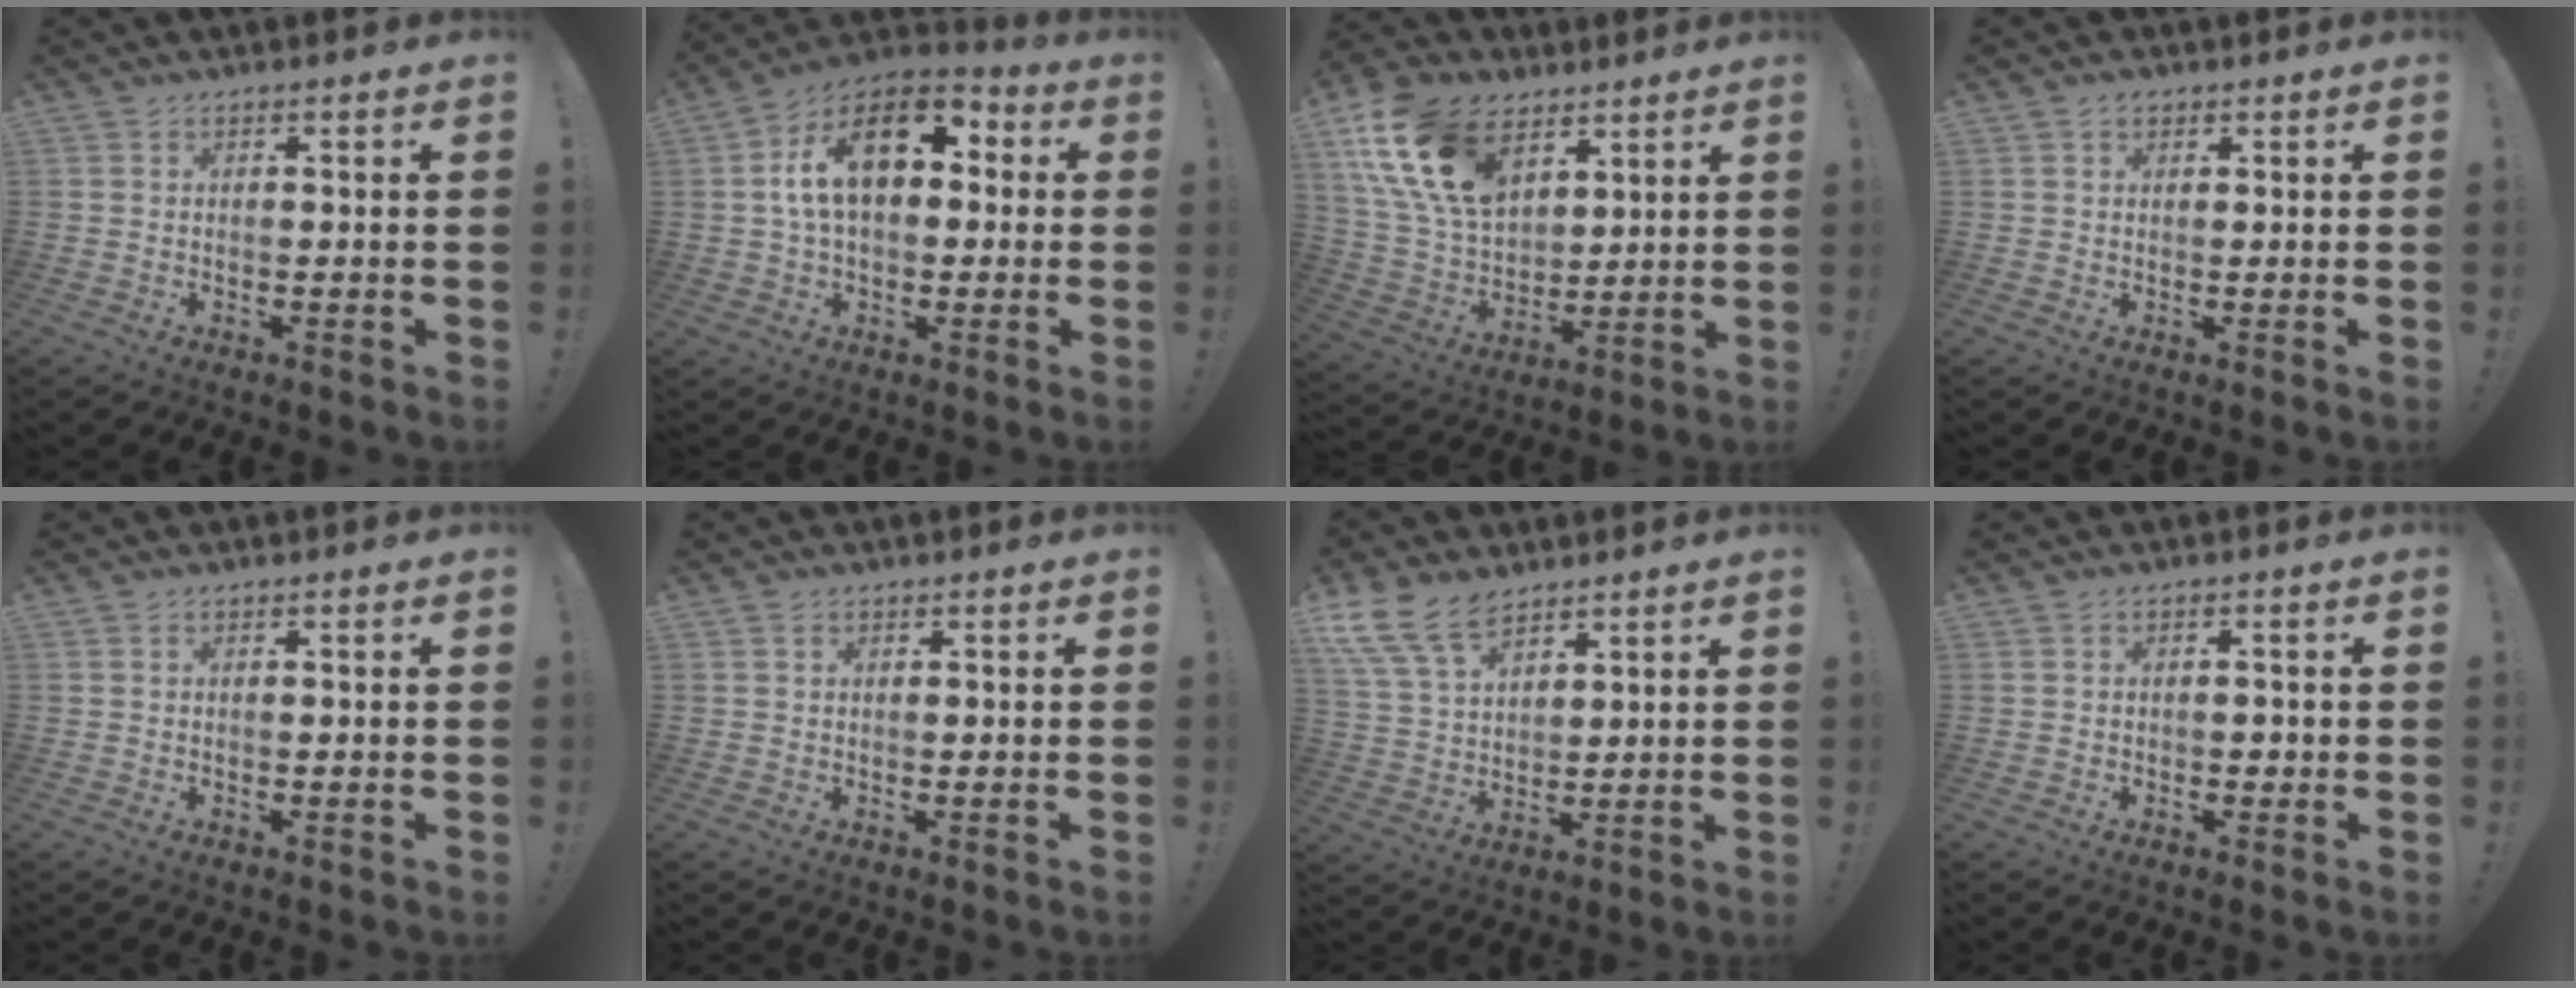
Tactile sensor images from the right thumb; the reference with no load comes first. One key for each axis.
{"total": 16.9, "fx": 4.4, "fy": 9.8, "fz": 13.0, "tx": -0.218, "ty": -0.003, "tz": 0.072}
{"total": 20.4, "fx": 9.6, "fy": 13.0, "fz": 12.5, "tx": -0.263, "ty": -0.041, "tz": 0.180}
{"total": 1.7, "fx": 1.0, "fy": 1.2, "fz": 0.6, "tx": -0.007, "ty": 0.000, "tz": 0.018}
{"total": 0.0}
{"total": 0.5, "fx": 0.4, "fy": 0.4, "fz": 0.2, "tx": -0.003, "ty": -0.001, "tz": 0.007}
{"total": 12.7, "fx": 9.0, "fy": 6.6, "fz": 6.1, "tx": -0.123, "ty": -0.042, "tz": 0.174}
{"total": 1.3, "fx": -0.5, "fy": 1.1, "fz": 0.6, "tx": -0.010, "ty": 0.005, "tz": -0.010}